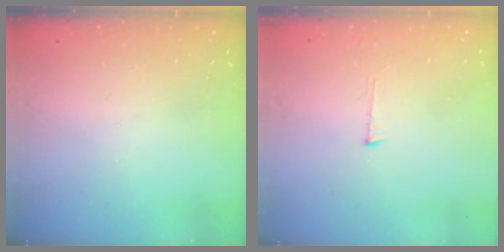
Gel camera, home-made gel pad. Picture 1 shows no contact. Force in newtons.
{"total": 4.0, "press": 4.0, "slide": 0.2}